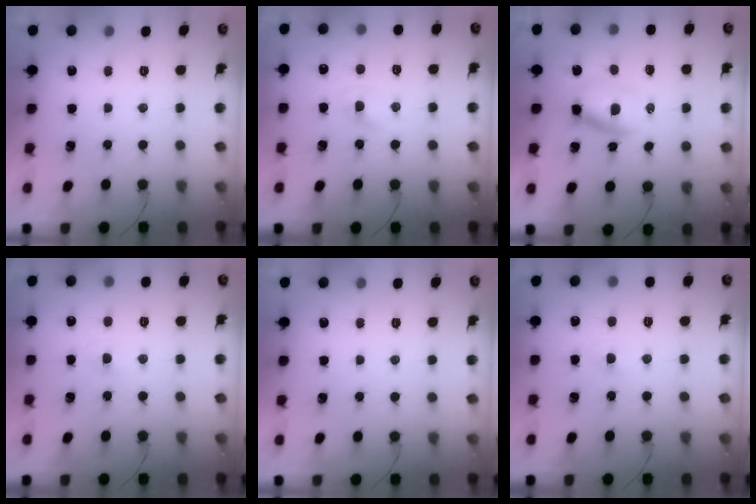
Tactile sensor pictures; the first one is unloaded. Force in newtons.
{"total": 1.8, "press": 1.5, "slide": 0.9}
{"total": 5.7, "press": 5.6, "slide": 1.2}
{"total": 1.9, "press": 1.7, "slide": 0.7}
{"total": 0.0}
{"total": 1.9, "press": 1.7, "slide": 0.7}